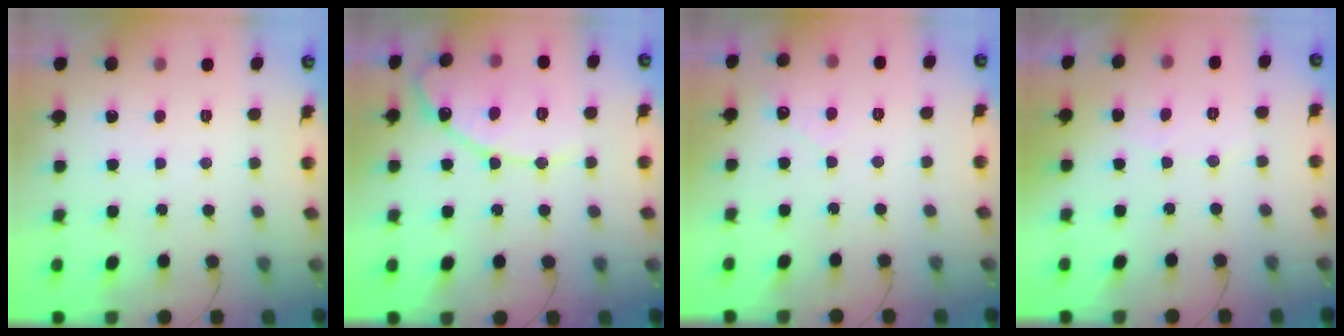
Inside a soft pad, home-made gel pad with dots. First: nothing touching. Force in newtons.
{"total": 13.9, "press": 13.9, "slide": 0.9}
{"total": 2.4, "press": 2.4, "slide": 0.2}
{"total": 2.8, "press": 2.8, "slide": 0.2}